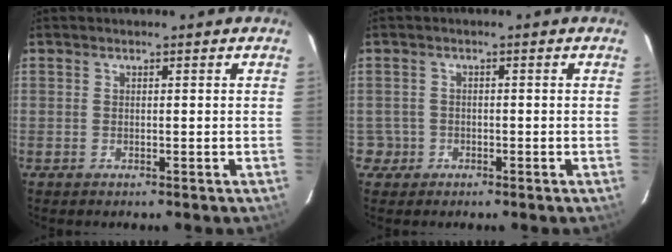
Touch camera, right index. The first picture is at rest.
{"total": 2.9, "force": [-1.0, 2.8, -0.1], "torque": [0.003, 0.018, -0.014]}